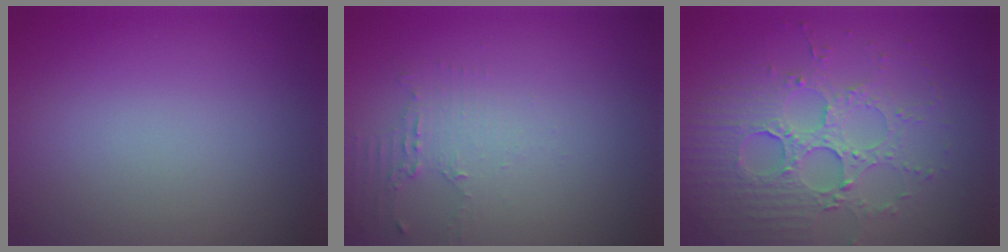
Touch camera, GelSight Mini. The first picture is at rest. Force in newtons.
{"total": 2.0, "press": 1.4, "slide": 1.5}
{"total": 4.5, "press": 4.2, "slide": 1.7}